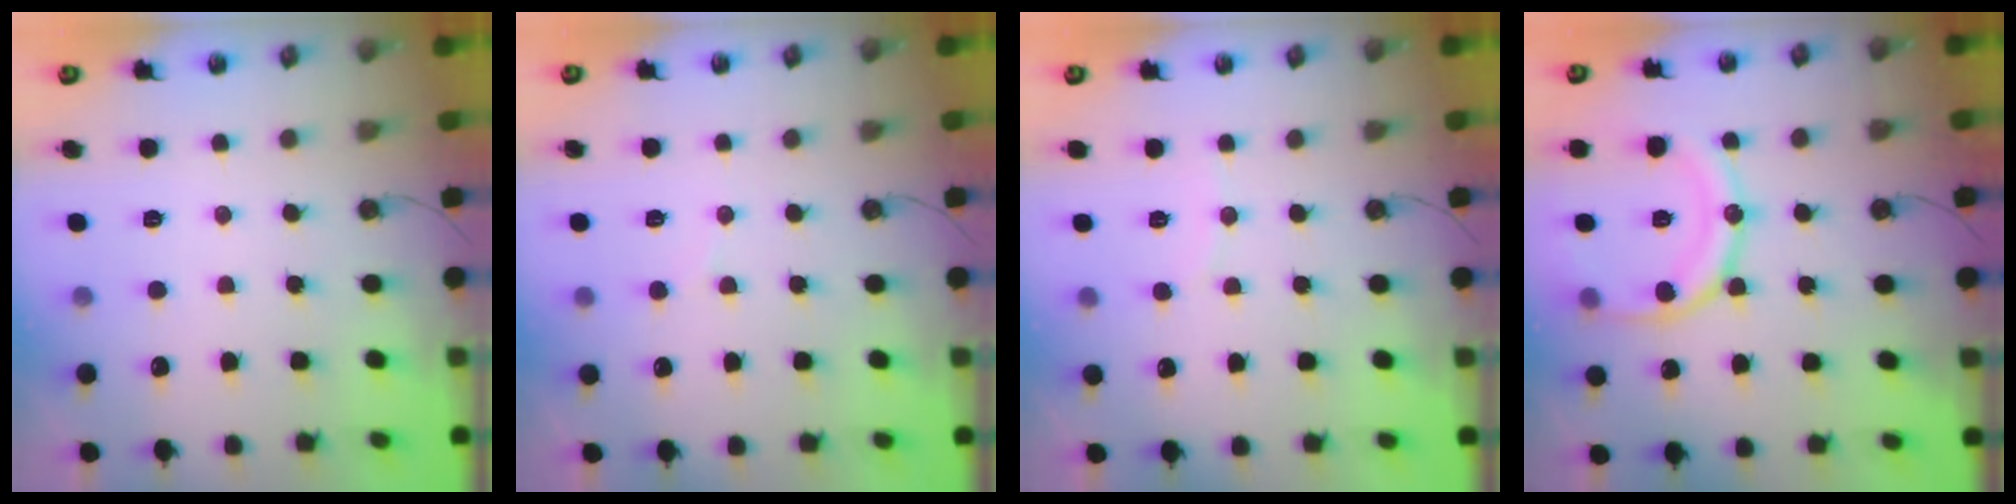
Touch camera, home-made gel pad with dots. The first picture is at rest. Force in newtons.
{"total": 3.7, "press": 3.6, "slide": 0.3}
{"total": 2.3, "press": 2.3, "slide": 0.3}
{"total": 15.9, "press": 15.8, "slide": 1.7}